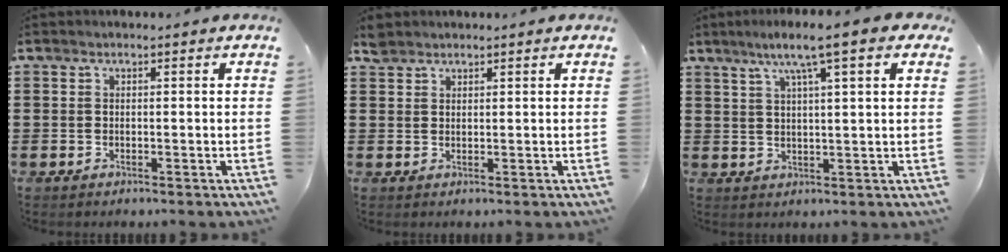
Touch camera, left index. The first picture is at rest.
{"total": 2.1, "force": [1.9, 0.8, 0.5], "torque": [-0.014, 0.003, 0.037]}
{"total": 6.9, "force": [4.1, 0.4, 5.5], "torque": [-0.118, 0.000, 0.067]}